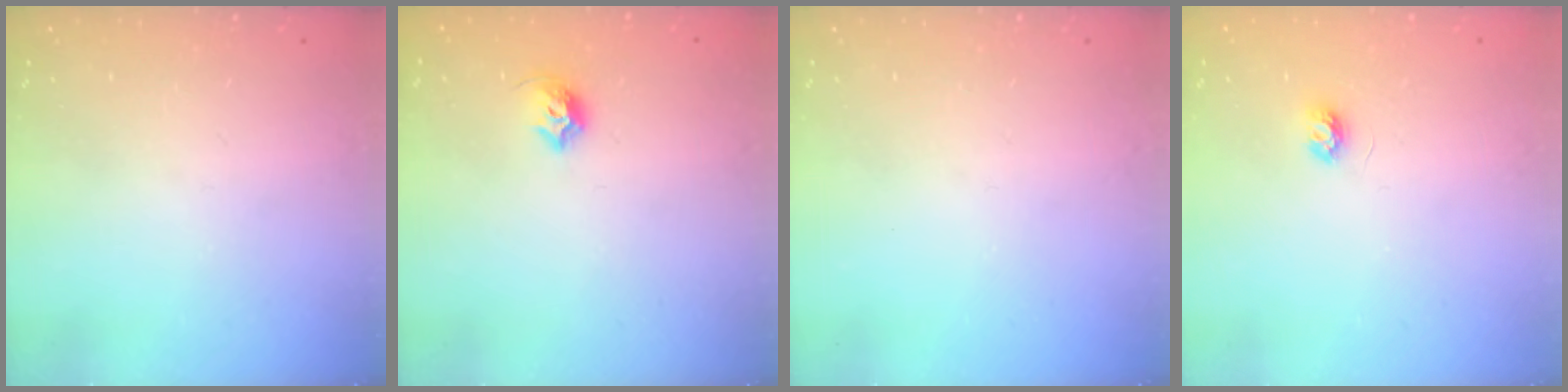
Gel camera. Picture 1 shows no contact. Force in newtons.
{"total": 7.1, "press": 7.0, "slide": 0.8}
{"total": 0.0}
{"total": 3.4, "press": 3.4, "slide": 0.4}